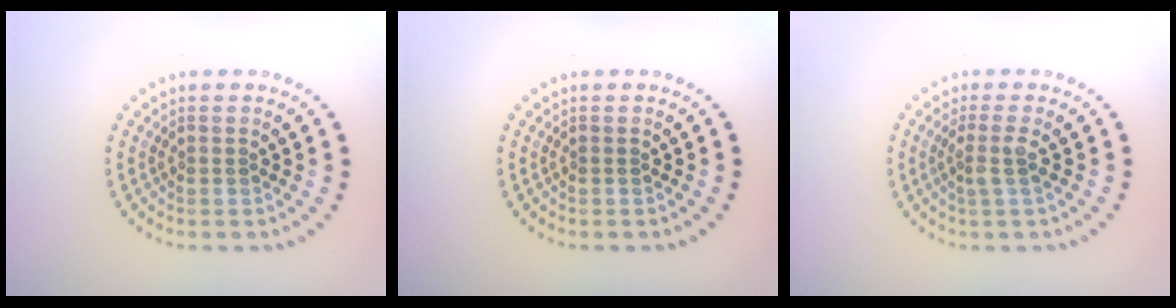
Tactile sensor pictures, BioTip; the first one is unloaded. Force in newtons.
{"total": 0.0}
{"total": 1.8, "press": 1.3, "slide": 1.2}